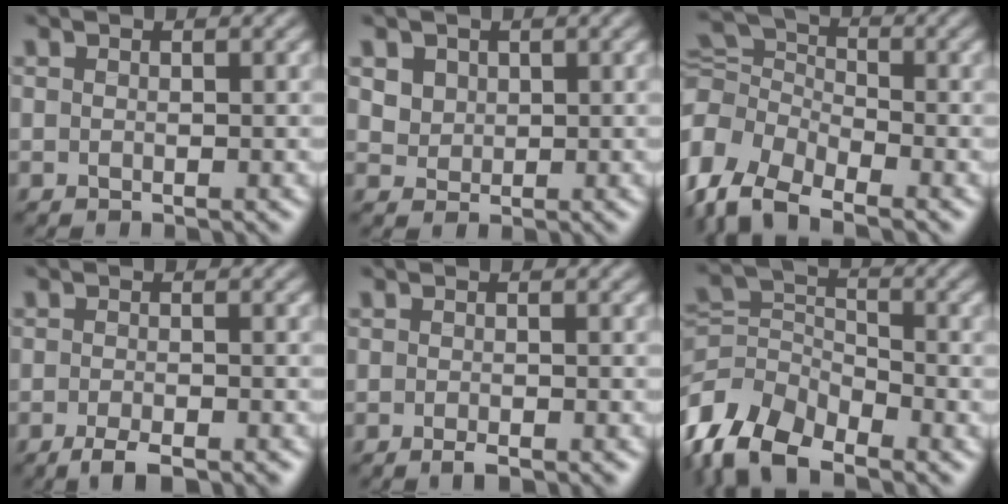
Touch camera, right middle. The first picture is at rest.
{"total": 1.8, "force": [1.1, 1.4, 0.2], "torque": [-0.018, -0.011, 0.025]}
{"total": 7.9, "force": [-3.9, 5.1, 4.5], "torque": [-0.109, -0.001, -0.093]}
{"total": 3.1, "force": [-2.2, 0.7, 2.1], "torque": [-0.034, -0.005, -0.038]}
{"total": 1.4, "force": [-0.9, 0.2, 1.0], "torque": [-0.013, -0.005, -0.014]}
{"total": 8.7, "force": [-6.3, 4.4, 4.0], "torque": [-0.086, -0.009, -0.130]}